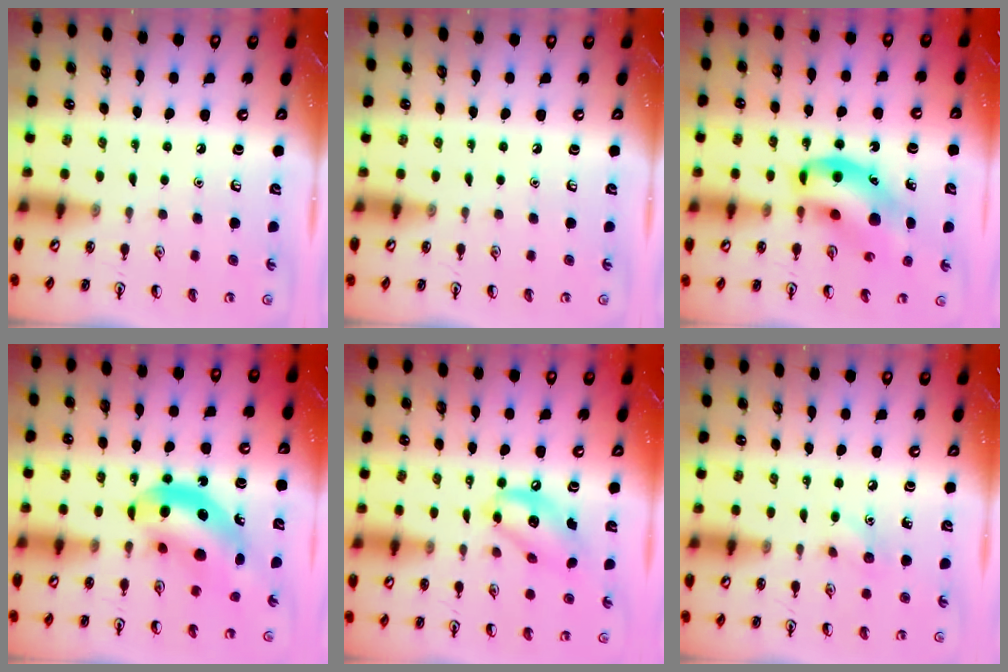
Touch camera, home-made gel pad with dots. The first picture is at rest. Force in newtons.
{"total": 0.0}
{"total": 12.9, "press": 12.4, "slide": 3.5}
{"total": 11.3, "press": 10.7, "slide": 3.5}
{"total": 11.7, "press": 11.4, "slide": 2.6}
{"total": 5.6, "press": 5.3, "slide": 1.8}